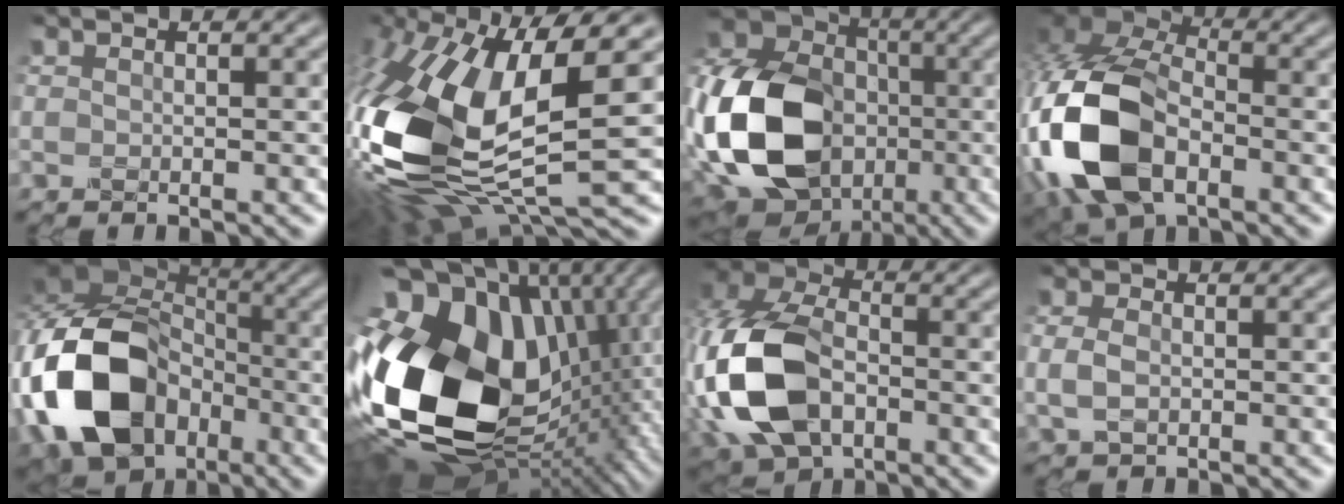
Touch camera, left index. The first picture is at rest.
{"total": 15.0, "force": [-0.3, 6.2, 13.7], "torque": [-0.299, -0.014, -0.010]}
{"total": 20.1, "force": [-4.1, 15.9, 11.6], "torque": [-0.256, -0.009, -0.109]}
{"total": 13.2, "force": [-3.8, 8.3, 9.6], "torque": [-0.255, -0.017, -0.084]}
{"total": 13.7, "force": [-4.3, 10.0, 8.4], "torque": [-0.183, -0.018, -0.087]}
{"total": 20.7, "force": [-1.5, 14.7, 14.5], "torque": [-0.326, -0.026, -0.012]}
{"total": 12.4, "force": [-3.0, 8.3, 8.7], "torque": [-0.218, -0.011, -0.070]}
{"total": 2.3, "force": [-0.3, 1.6, 1.7], "torque": [-0.042, 0.000, -0.010]}